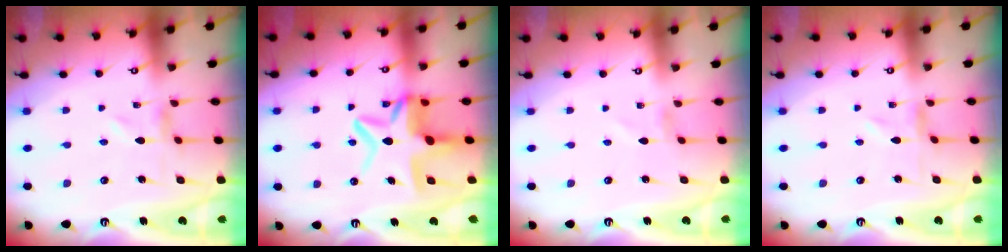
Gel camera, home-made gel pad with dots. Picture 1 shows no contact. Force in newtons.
{"total": 13.2, "press": 13.1, "slide": 2.1}
{"total": 1.3, "press": 1.2, "slide": 0.1}
{"total": 0.0}